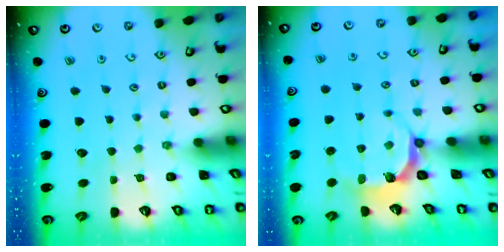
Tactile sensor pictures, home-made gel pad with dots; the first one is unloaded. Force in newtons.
{"total": 5.5, "press": 4.5, "slide": 3.1}